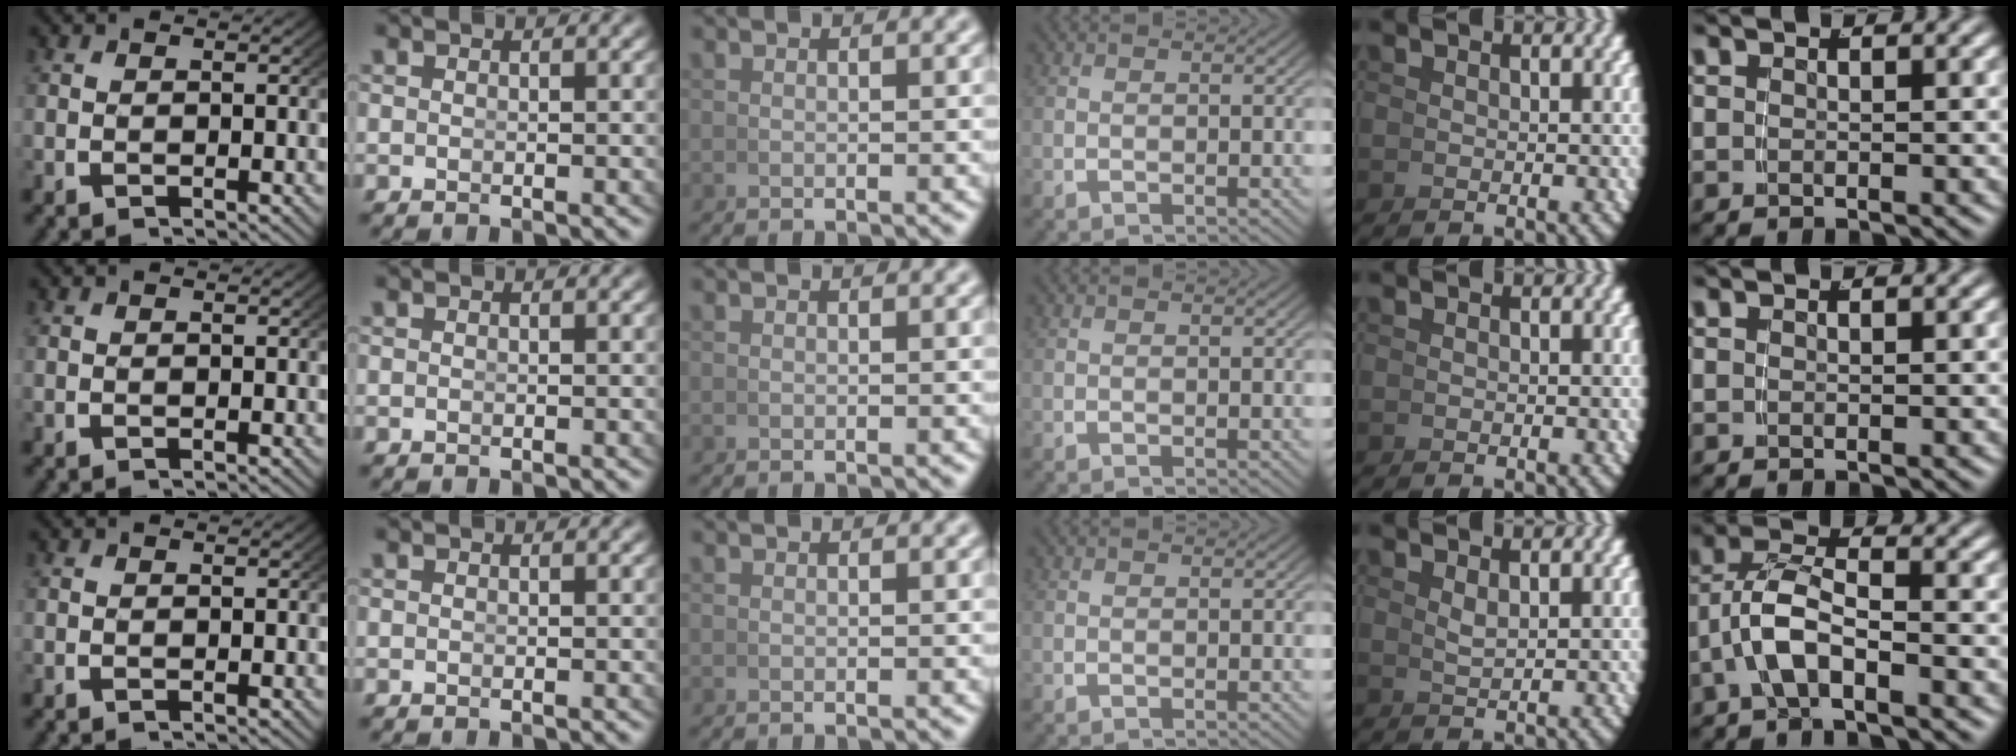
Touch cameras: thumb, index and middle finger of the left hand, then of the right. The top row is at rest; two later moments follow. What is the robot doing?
{"motion": "grasp_and_lifting", "object": "whiteboard"}